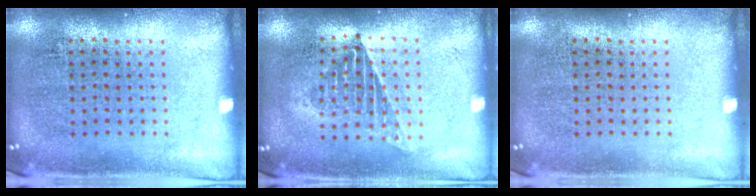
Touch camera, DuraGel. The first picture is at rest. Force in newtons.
{"total": 1.2, "press": 1.1, "slide": 0.4}
{"total": 0.0}